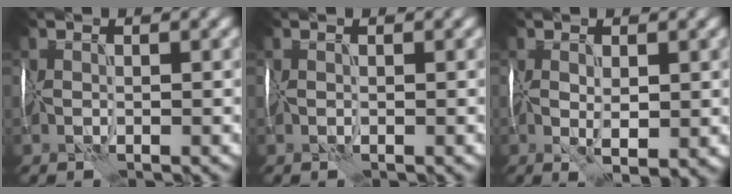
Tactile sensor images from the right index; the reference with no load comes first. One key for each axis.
{"total": 0.0}
{"total": 3.2, "fx": -0.2, "fy": 1.3, "fz": 2.9, "tx": -0.056, "ty": -0.008, "tz": 0.003}